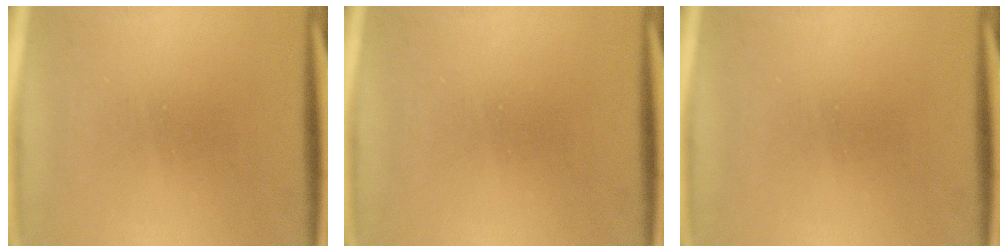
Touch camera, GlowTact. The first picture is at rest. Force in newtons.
{"total": 0.0}
{"total": 0.0}